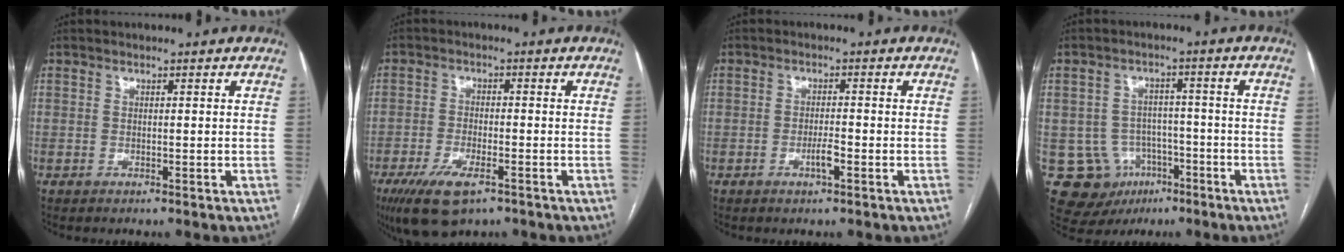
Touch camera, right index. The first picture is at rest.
{"total": 8.3, "force": [-4.9, 2.8, 6.1], "torque": [-0.115, -0.015, -0.079]}
{"total": 2.4, "force": [-1.1, 0.3, 2.2], "torque": [-0.040, 0.000, -0.019]}
{"total": 10.0, "force": [-4.0, 8.8, 2.6], "torque": [-0.048, 0.018, -0.044]}